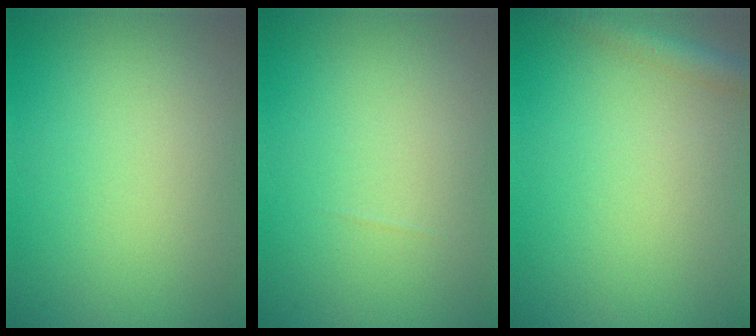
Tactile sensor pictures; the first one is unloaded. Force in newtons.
{"total": 0.0}
{"total": 2.4, "press": 2.4, "slide": 0.1}